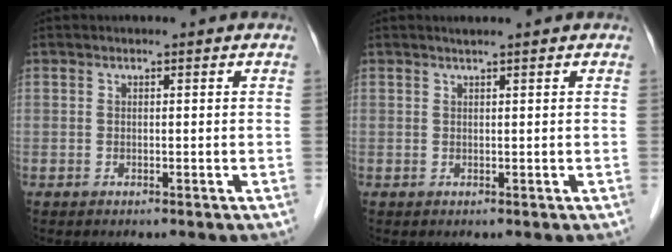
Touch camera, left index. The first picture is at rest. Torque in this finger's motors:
{"motor_torque": [-0.58, -0.55, -0.46, 0.00]}